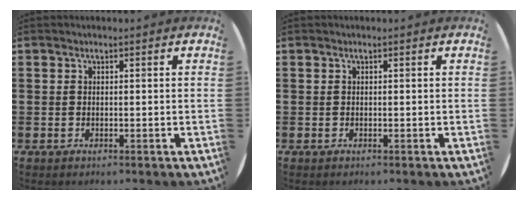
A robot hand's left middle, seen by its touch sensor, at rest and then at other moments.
{"total": 0.0}